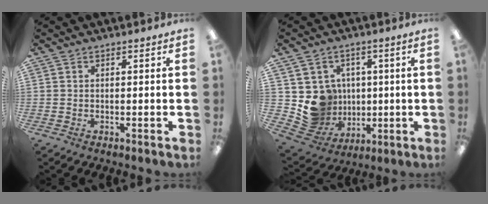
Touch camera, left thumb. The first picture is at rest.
{"total": 10.2, "force": [1.2, 10.0, 1.8], "torque": [-0.067, -0.018, 0.039]}